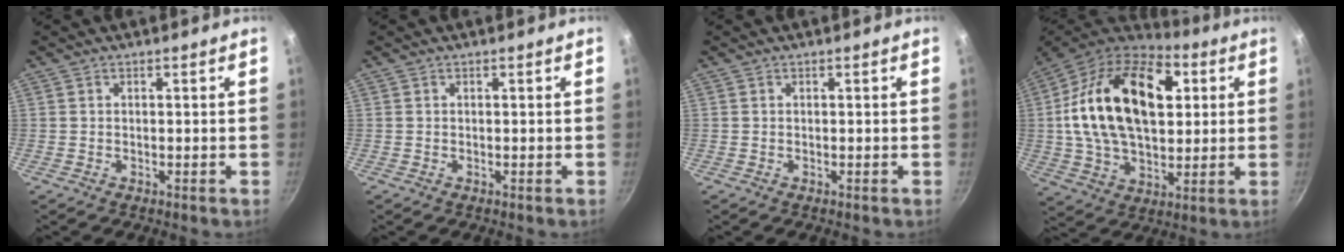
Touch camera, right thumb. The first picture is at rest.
{"total": 0.0}
{"total": 0.0}
{"total": 26.3, "force": [5.2, 16.1, 20.1], "torque": [-0.334, 0.015, 0.077]}